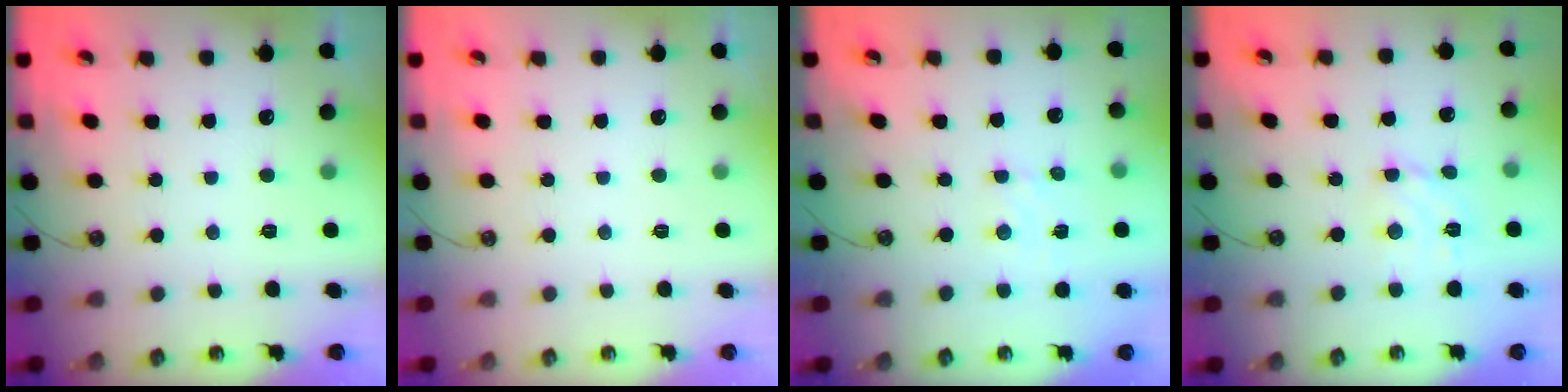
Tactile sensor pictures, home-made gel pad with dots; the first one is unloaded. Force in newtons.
{"total": 0.0}
{"total": 2.3, "press": 2.3, "slide": 0.4}
{"total": 5.0, "press": 4.9, "slide": 0.4}